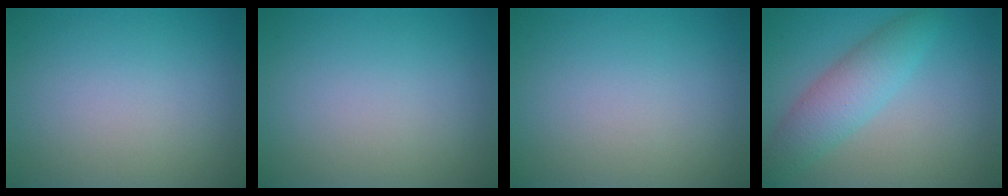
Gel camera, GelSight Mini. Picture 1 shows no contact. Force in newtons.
{"total": 0.0}
{"total": 0.0}
{"total": 4.4, "press": 4.4, "slide": 0.1}